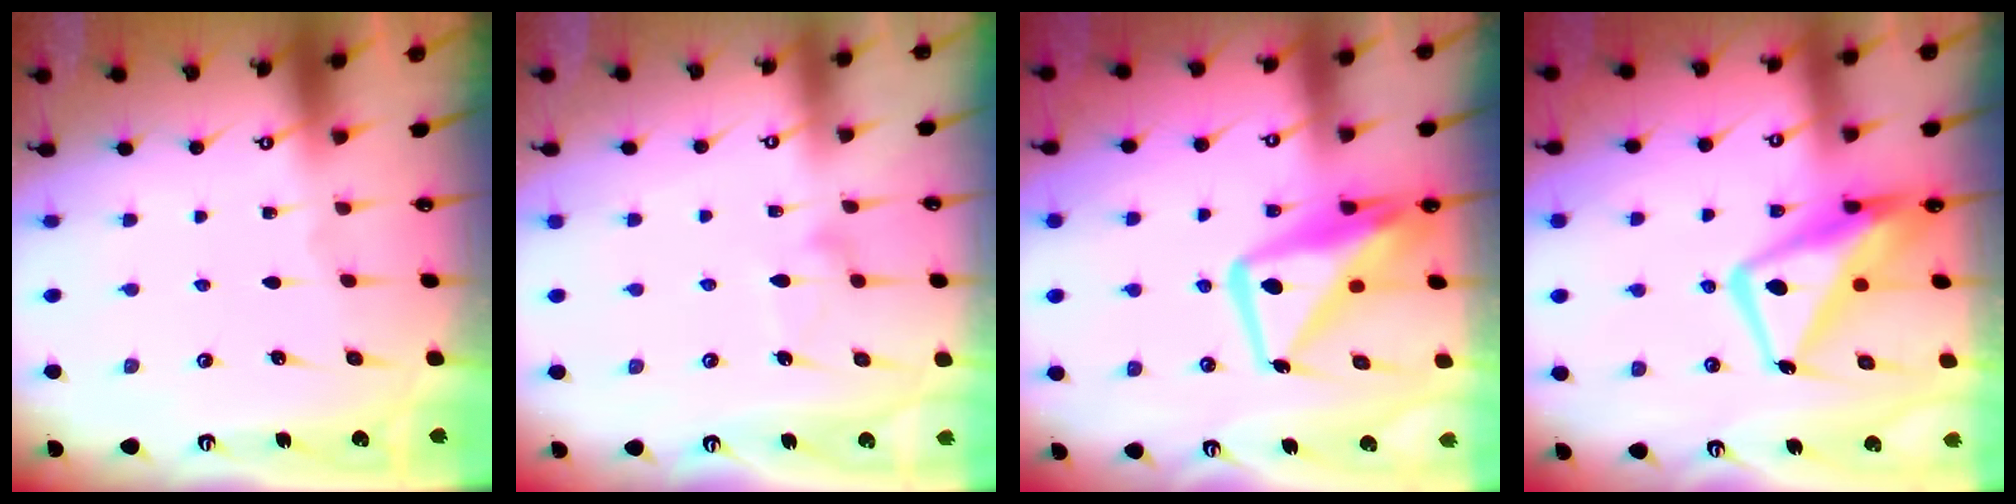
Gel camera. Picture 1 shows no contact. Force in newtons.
{"total": 9.8, "press": 9.7, "slide": 0.5}
{"total": 14.8, "press": 14.8, "slide": 1.4}
{"total": 13.9, "press": 13.8, "slide": 2.2}